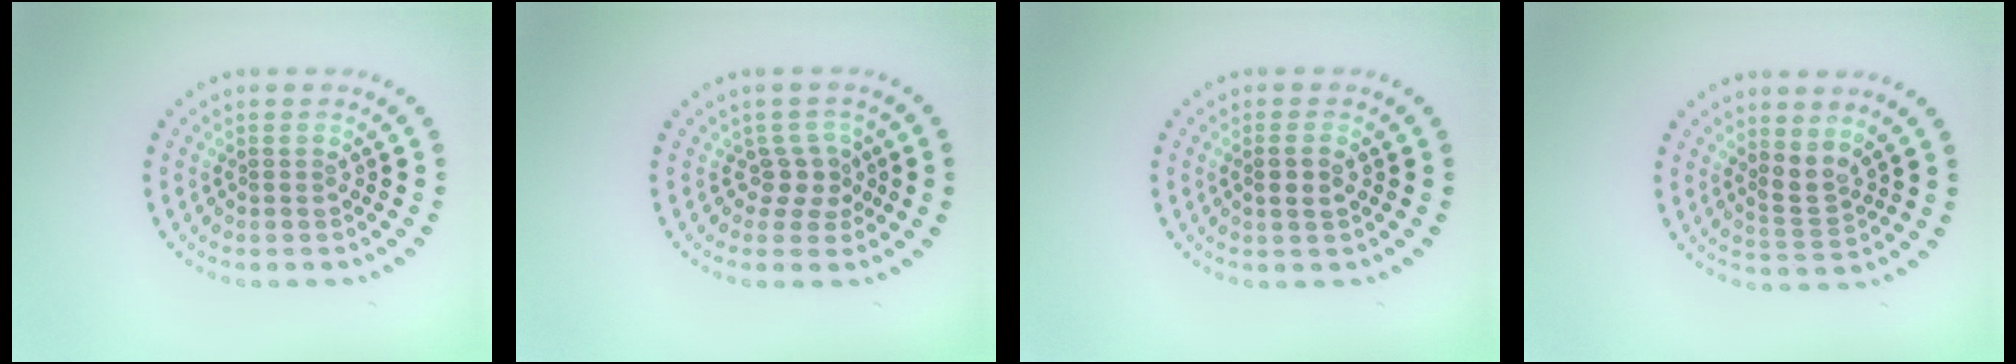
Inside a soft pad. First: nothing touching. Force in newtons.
{"total": 2.1, "press": 1.5, "slide": 1.5}
{"total": 1.5, "press": 1.4, "slide": 0.6}
{"total": 2.0, "press": 1.4, "slide": 1.4}